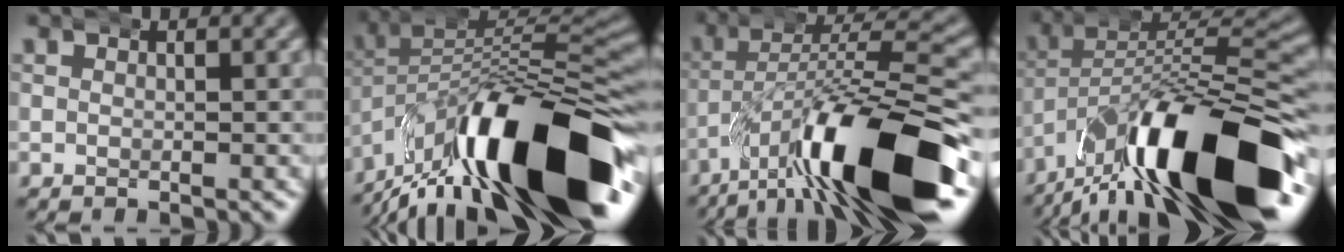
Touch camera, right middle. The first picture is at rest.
{"total": 17.5, "force": [-7.8, 7.1, 13.9], "torque": [-0.215, -0.011, -0.118]}
{"total": 14.1, "force": [-7.5, 3.0, 11.5], "torque": [-0.186, -0.001, -0.116]}
{"total": 16.5, "force": [-8.2, 5.6, 13.2], "torque": [-0.211, -0.013, -0.123]}